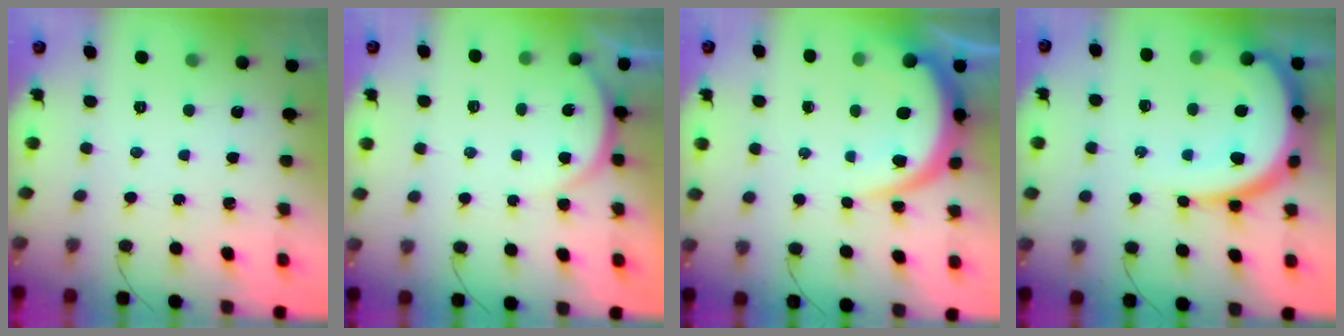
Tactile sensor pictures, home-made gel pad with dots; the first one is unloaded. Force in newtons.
{"total": 4.8, "press": 4.7, "slide": 0.5}
{"total": 10.5, "press": 10.4, "slide": 1.1}
{"total": 16.4, "press": 16.4, "slide": 1.5}